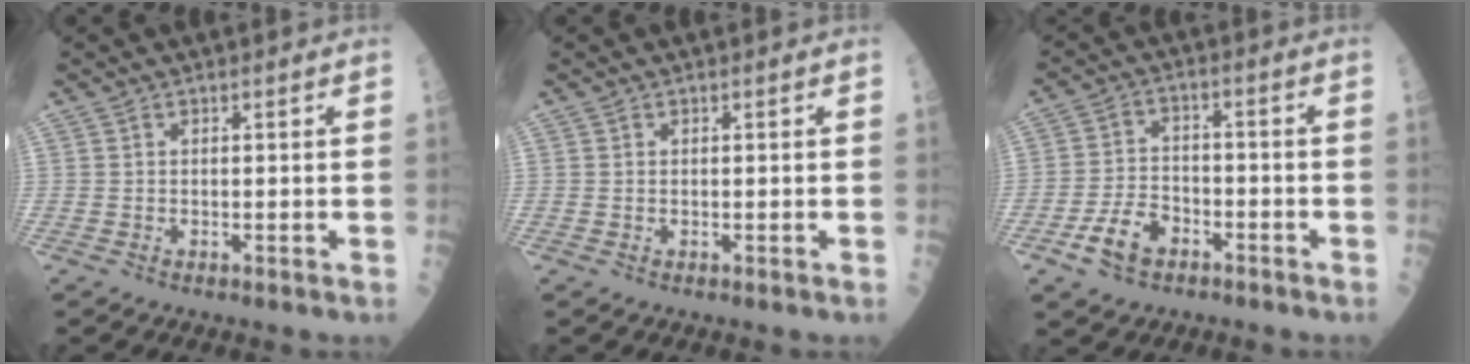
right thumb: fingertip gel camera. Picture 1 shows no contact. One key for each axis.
{"total": 0.0}
{"total": 7.5, "fx": -4.0, "fy": 4.6, "fz": 4.4, "tx": -0.074, "ty": 0.027, "tz": -0.071}